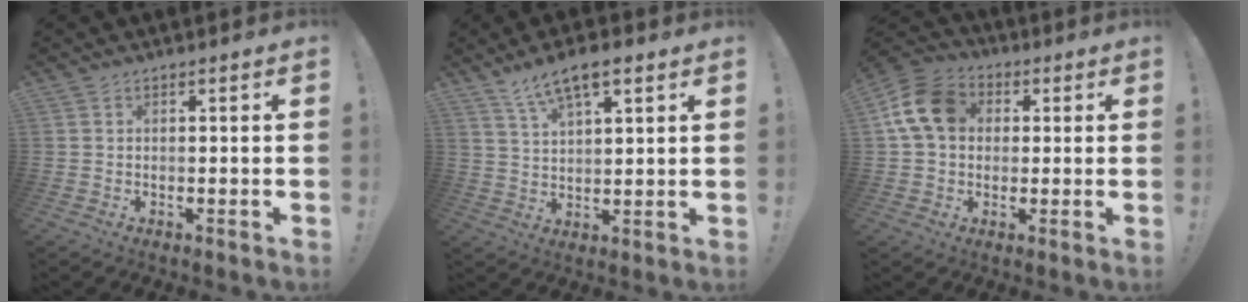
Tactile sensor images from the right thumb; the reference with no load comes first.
{"total": 8.7, "force": [5.6, 3.0, 5.9], "torque": [-0.104, -0.018, 0.104]}
{"total": 13.8, "force": [3.0, 10.7, 8.3], "torque": [-0.144, 0.010, 0.063]}